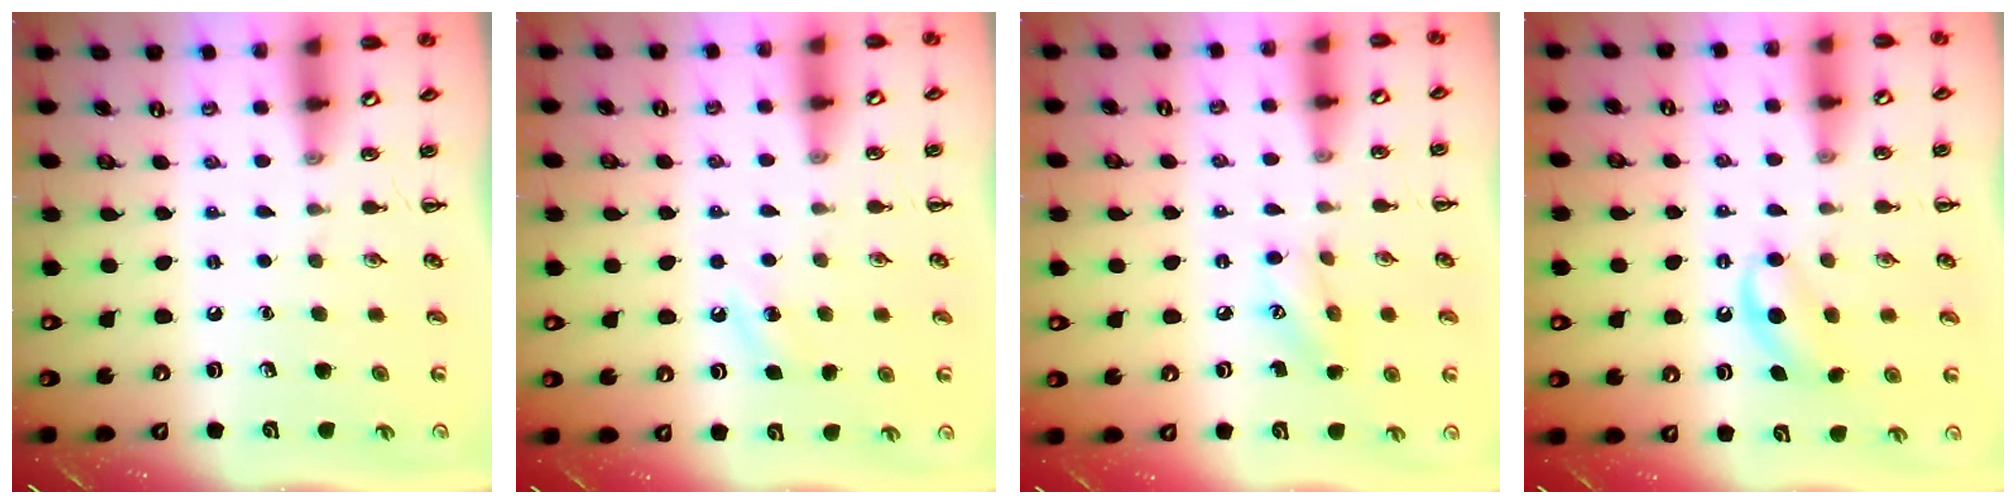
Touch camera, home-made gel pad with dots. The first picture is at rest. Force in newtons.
{"total": 3.5, "press": 3.4, "slide": 1.1}
{"total": 7.6, "press": 7.4, "slide": 1.4}
{"total": 5.5, "press": 5.3, "slide": 1.6}